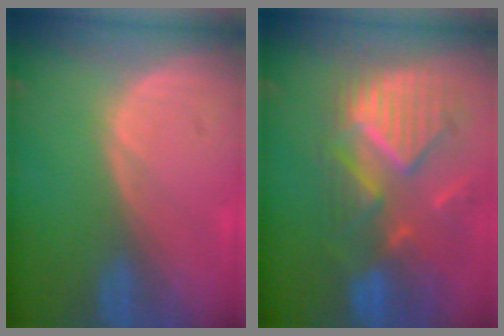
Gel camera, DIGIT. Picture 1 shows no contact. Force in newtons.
{"total": 11.7, "press": 10.3, "slide": 5.6}